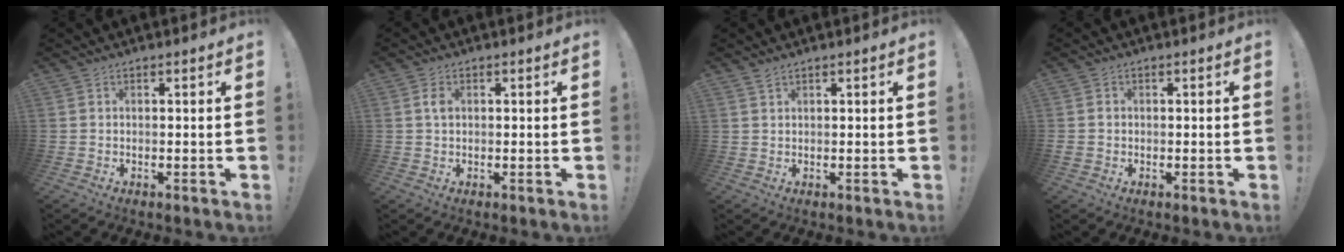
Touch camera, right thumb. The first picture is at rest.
{"total": 2.3, "force": [0.6, 1.5, 1.7], "torque": [-0.037, 0.006, 0.009]}
{"total": 1.4, "force": [1.1, 0.4, 0.7], "torque": [-0.022, 0.002, 0.023]}
{"total": 1.5, "force": [-0.3, 1.3, 0.5], "torque": [-0.008, 0.004, -0.007]}